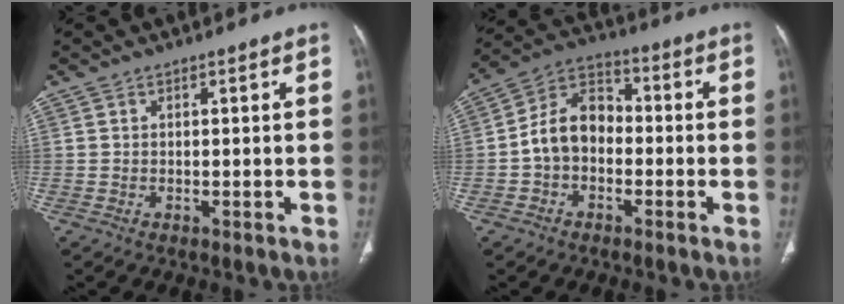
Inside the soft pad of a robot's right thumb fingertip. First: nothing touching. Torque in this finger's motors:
{"motor_torque": [1.32, 1.14, 1.08, -0.32, 0.13]}